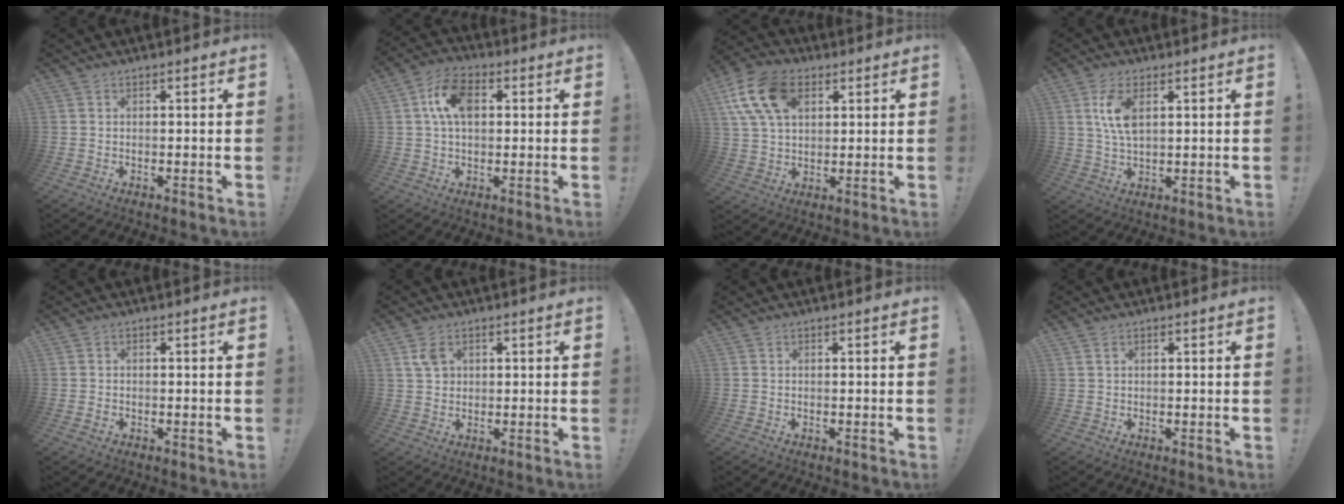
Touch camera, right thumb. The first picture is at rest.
{"total": 10.4, "force": [2.2, 6.4, 7.9], "torque": [-0.136, 0.009, 0.041]}
{"total": 15.8, "force": [6.2, 10.2, 10.3], "torque": [-0.191, -0.007, 0.121]}
{"total": 7.9, "force": [2.7, 3.5, 6.6], "torque": [-0.134, -0.006, 0.044]}
{"total": 0.9, "force": [-0.4, 0.6, 0.4], "torque": [-0.008, 0.002, -0.007]}
{"total": 4.6, "force": [2.1, 3.3, 2.3], "torque": [-0.033, -0.003, 0.040]}
{"total": 0.0}
{"total": 1.3, "force": [0.8, 0.7, 0.8], "torque": [-0.017, 0.001, 0.015]}